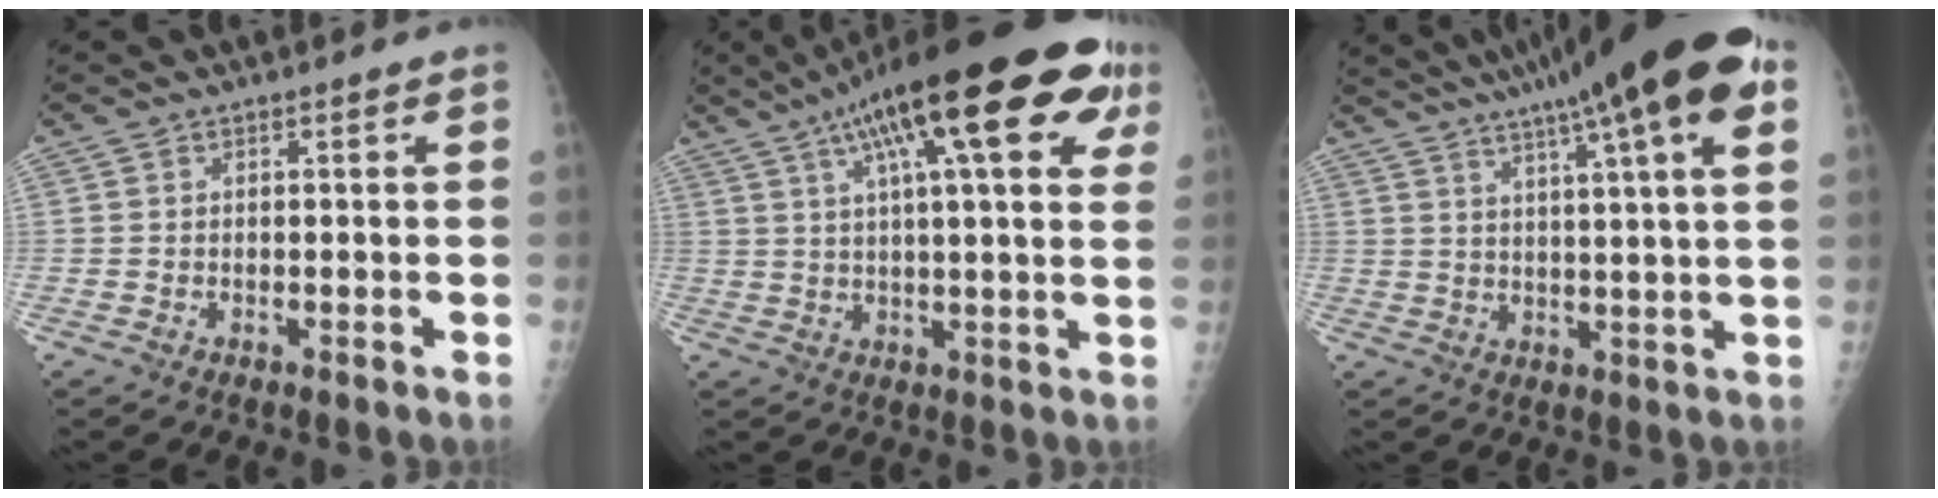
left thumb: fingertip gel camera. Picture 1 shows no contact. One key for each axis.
{"total": 24.7, "fx": 11.8, "fy": 6.6, "fz": 20.6, "tx": -0.300, "ty": 0.015, "tz": 0.167}
{"total": 21.3, "fx": 12.1, "fy": 2.7, "fz": 17.4, "tx": -0.265, "ty": 0.006, "tz": 0.164}